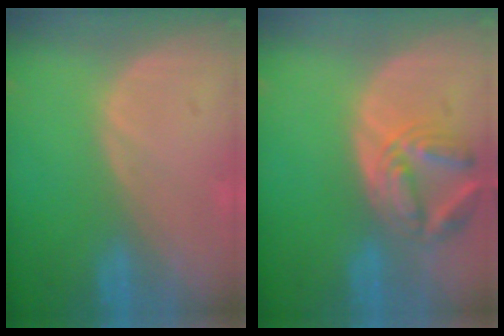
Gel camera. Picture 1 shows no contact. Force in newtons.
{"total": 6.7, "press": 6.4, "slide": 2.1}